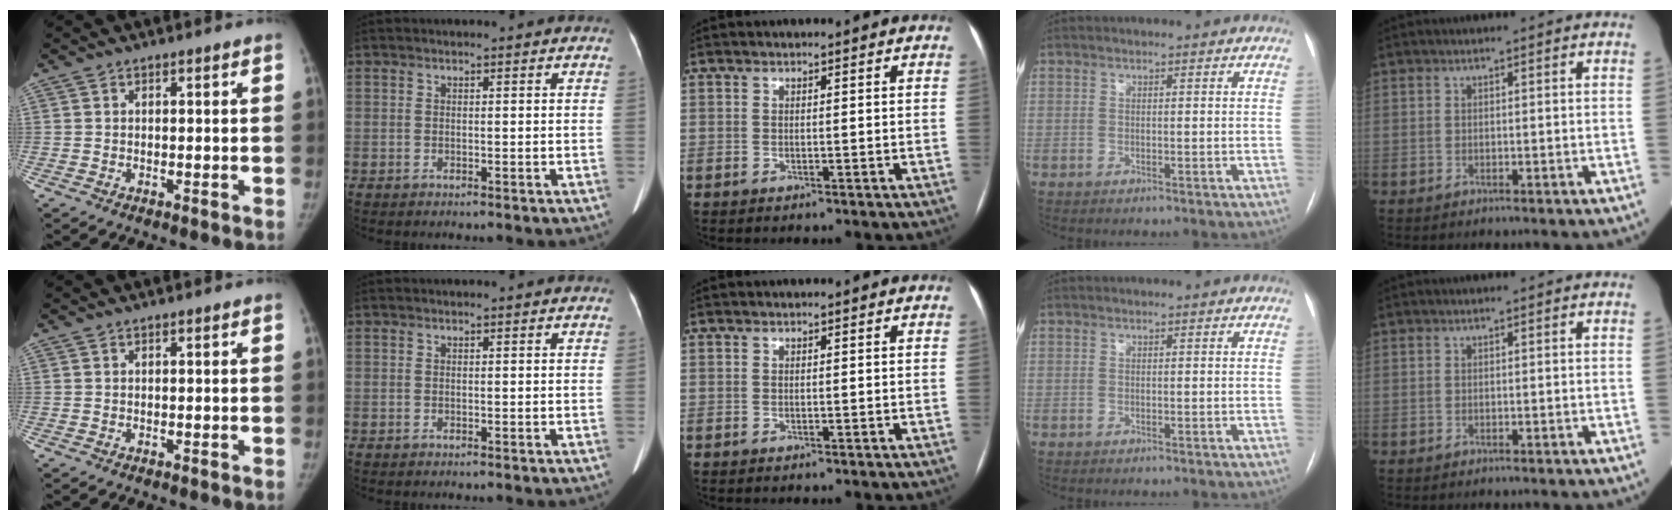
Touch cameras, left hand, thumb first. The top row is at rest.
{}